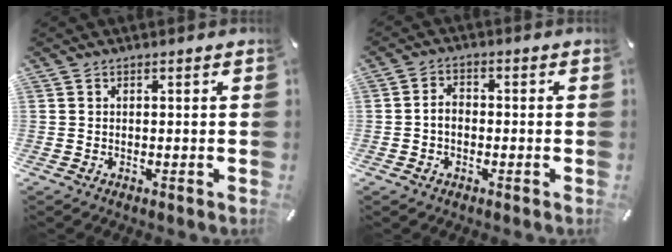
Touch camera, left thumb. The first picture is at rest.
{"total": 3.5, "force": [-0.8, 2.5, 2.3], "torque": [-0.044, 0.010, -0.017]}